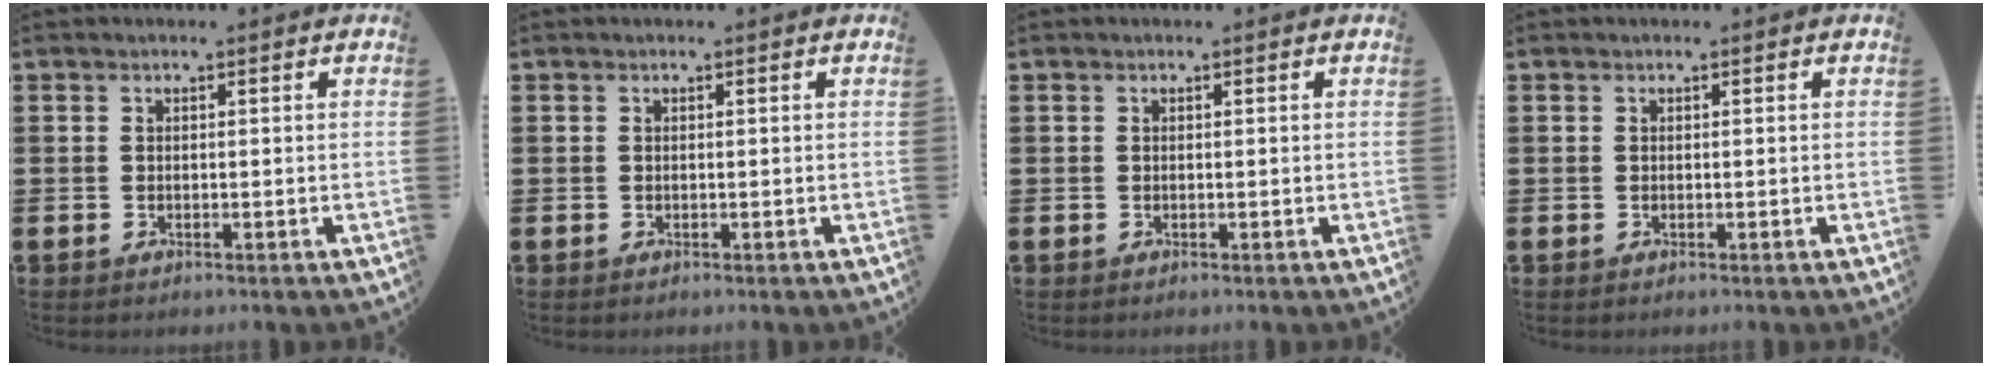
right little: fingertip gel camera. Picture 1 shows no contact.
{"total": 0.0}
{"total": 0.0}
{"total": 0.0}